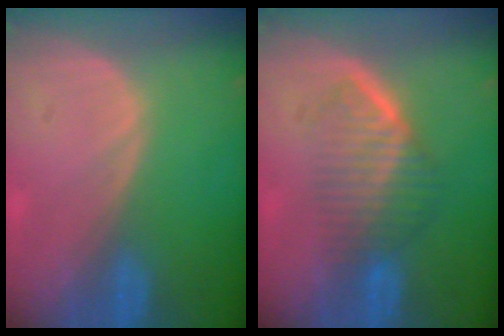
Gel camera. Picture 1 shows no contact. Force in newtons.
{"total": 6.6, "press": 5.9, "slide": 3.1}